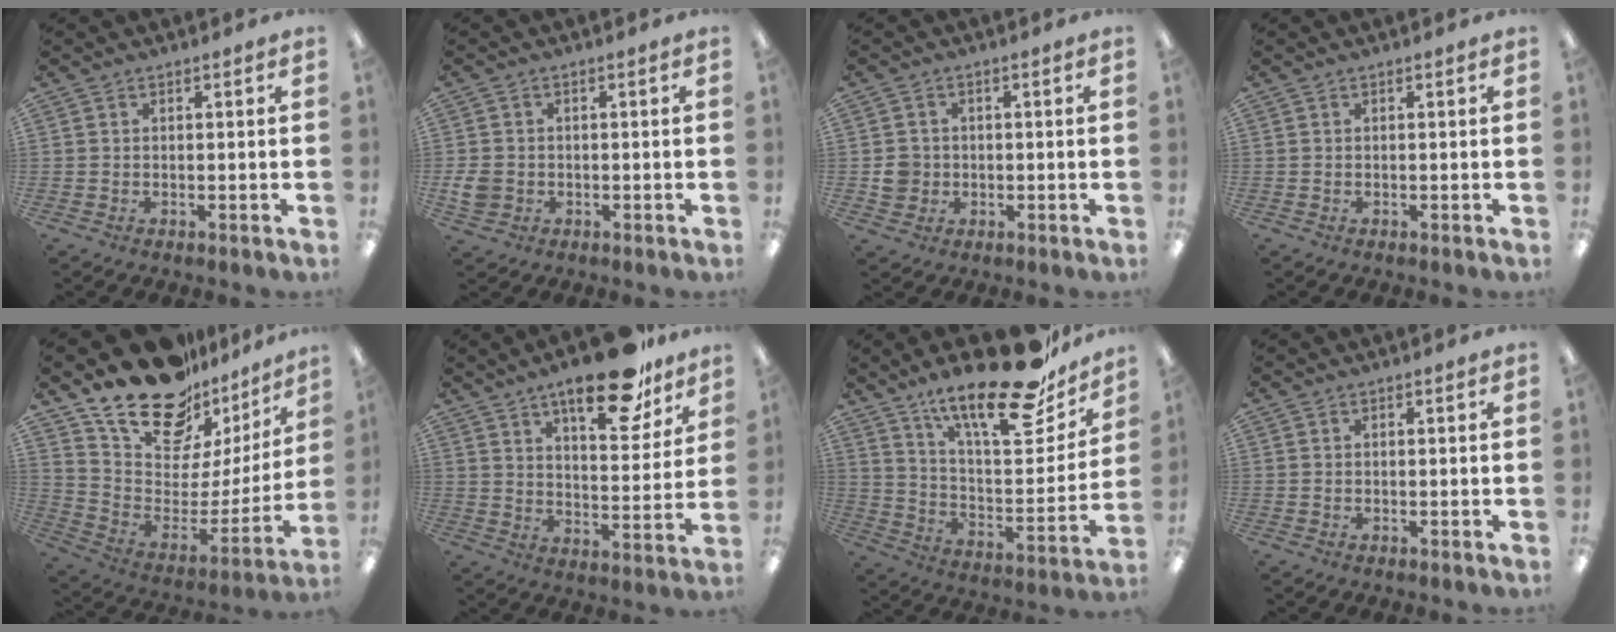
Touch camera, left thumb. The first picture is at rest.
{"total": 4.1, "force": [-0.7, 3.7, 1.8], "torque": [-0.028, 0.002, -0.012]}
{"total": 4.4, "force": [-0.4, 4.3, 1.0], "torque": [-0.004, 0.006, -0.009]}
{"total": 0.0}
{"total": 23.8, "force": [18.9, 10.9, 9.5], "torque": [-0.161, -0.129, 0.346]}
{"total": 18.3, "force": [13.0, 6.6, 11.2], "torque": [-0.159, -0.071, 0.211]}
{"total": 24.7, "force": [18.3, 7.2, 14.9], "torque": [-0.226, -0.118, 0.302]}
{"total": 0.0}